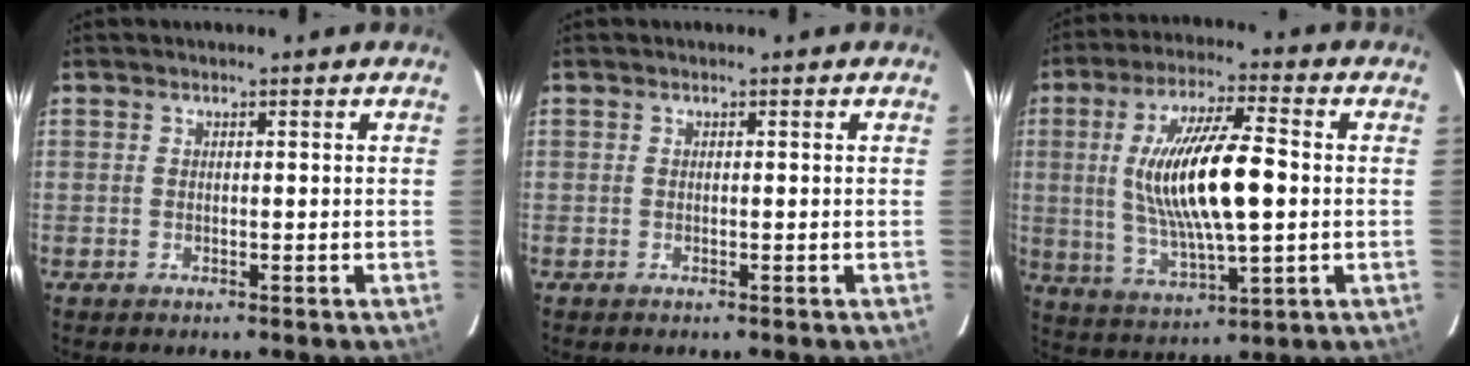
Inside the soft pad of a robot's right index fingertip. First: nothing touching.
{"total": 0.0}
{"total": 16.6, "force": [0.7, 4.3, 16.0], "torque": [-0.300, 0.000, 0.023]}